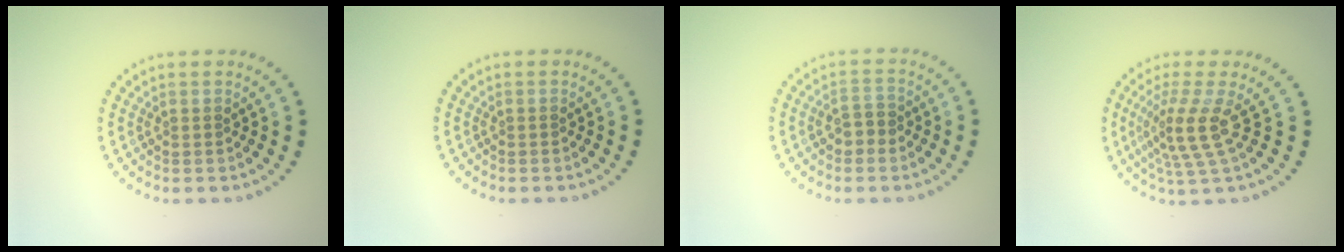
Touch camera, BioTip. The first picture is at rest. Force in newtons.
{"total": 0.0}
{"total": 2.0, "press": 1.9, "slide": 0.4}
{"total": 3.8, "press": 2.8, "slide": 2.6}